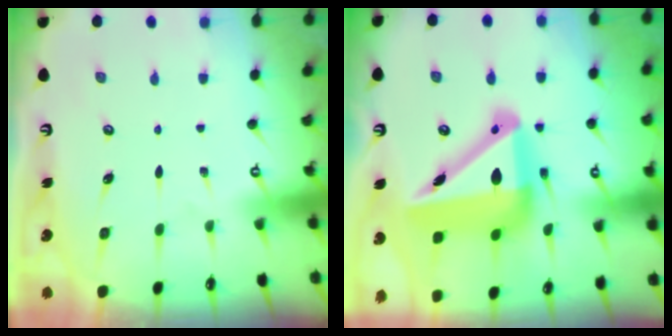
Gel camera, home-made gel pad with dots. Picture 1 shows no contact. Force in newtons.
{"total": 22.2, "press": 22.0, "slide": 3.0}